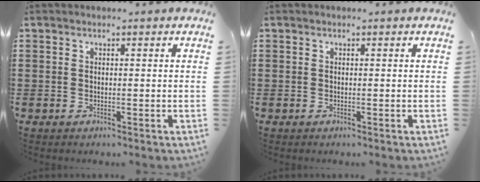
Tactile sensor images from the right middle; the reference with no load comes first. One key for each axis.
{"total": 0.0}